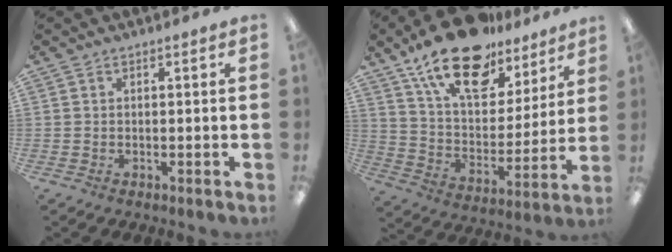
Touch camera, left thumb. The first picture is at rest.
{"total": 20.3, "force": [14.5, 9.4, 10.6], "torque": [-0.185, -0.087, 0.257]}